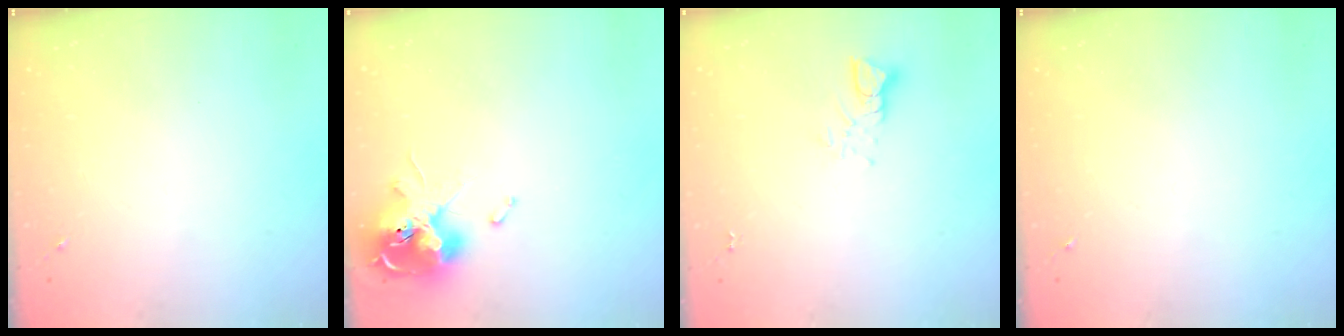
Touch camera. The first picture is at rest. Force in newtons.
{"total": 13.9, "press": 13.8, "slide": 1.9}
{"total": 3.8, "press": 3.8, "slide": 0.2}
{"total": 0.0}